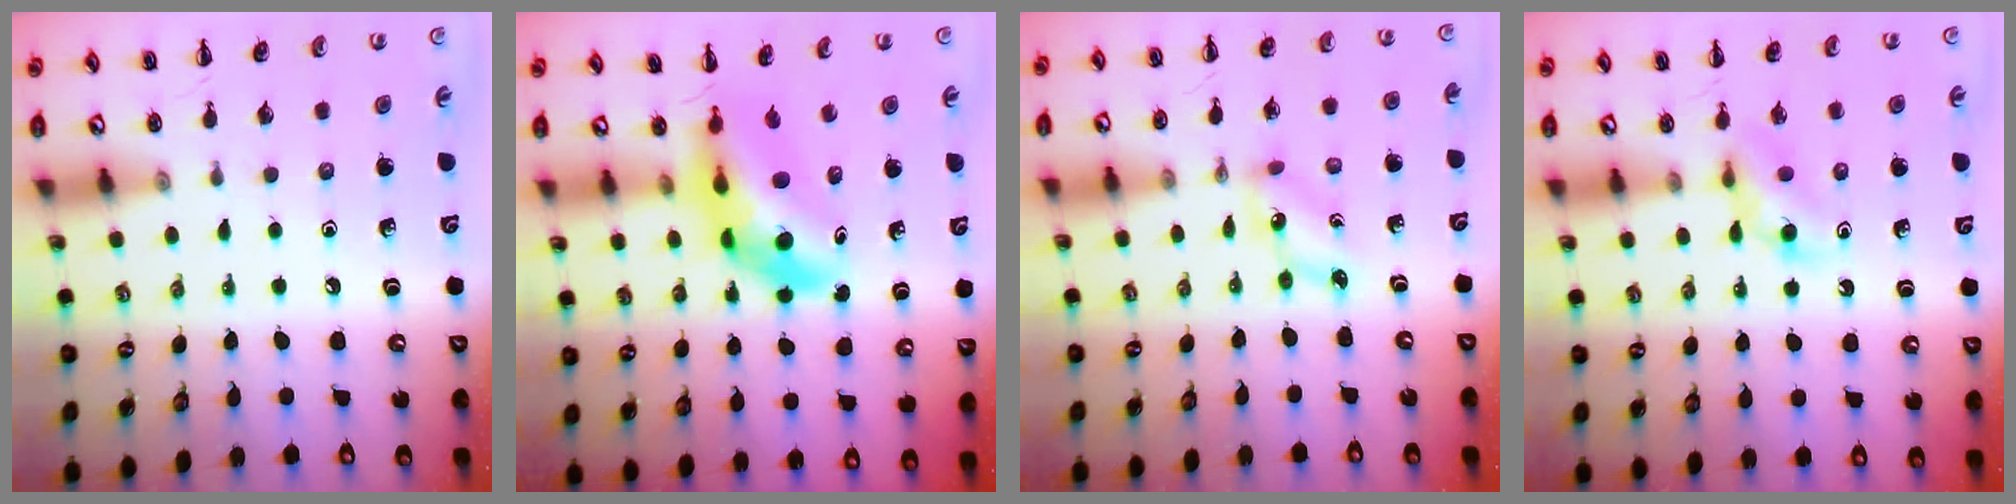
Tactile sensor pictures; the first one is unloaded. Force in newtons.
{"total": 5.7, "press": 5.4, "slide": 1.9}
{"total": 2.5, "press": 2.5, "slide": 0.6}
{"total": 4.9, "press": 4.7, "slide": 1.4}